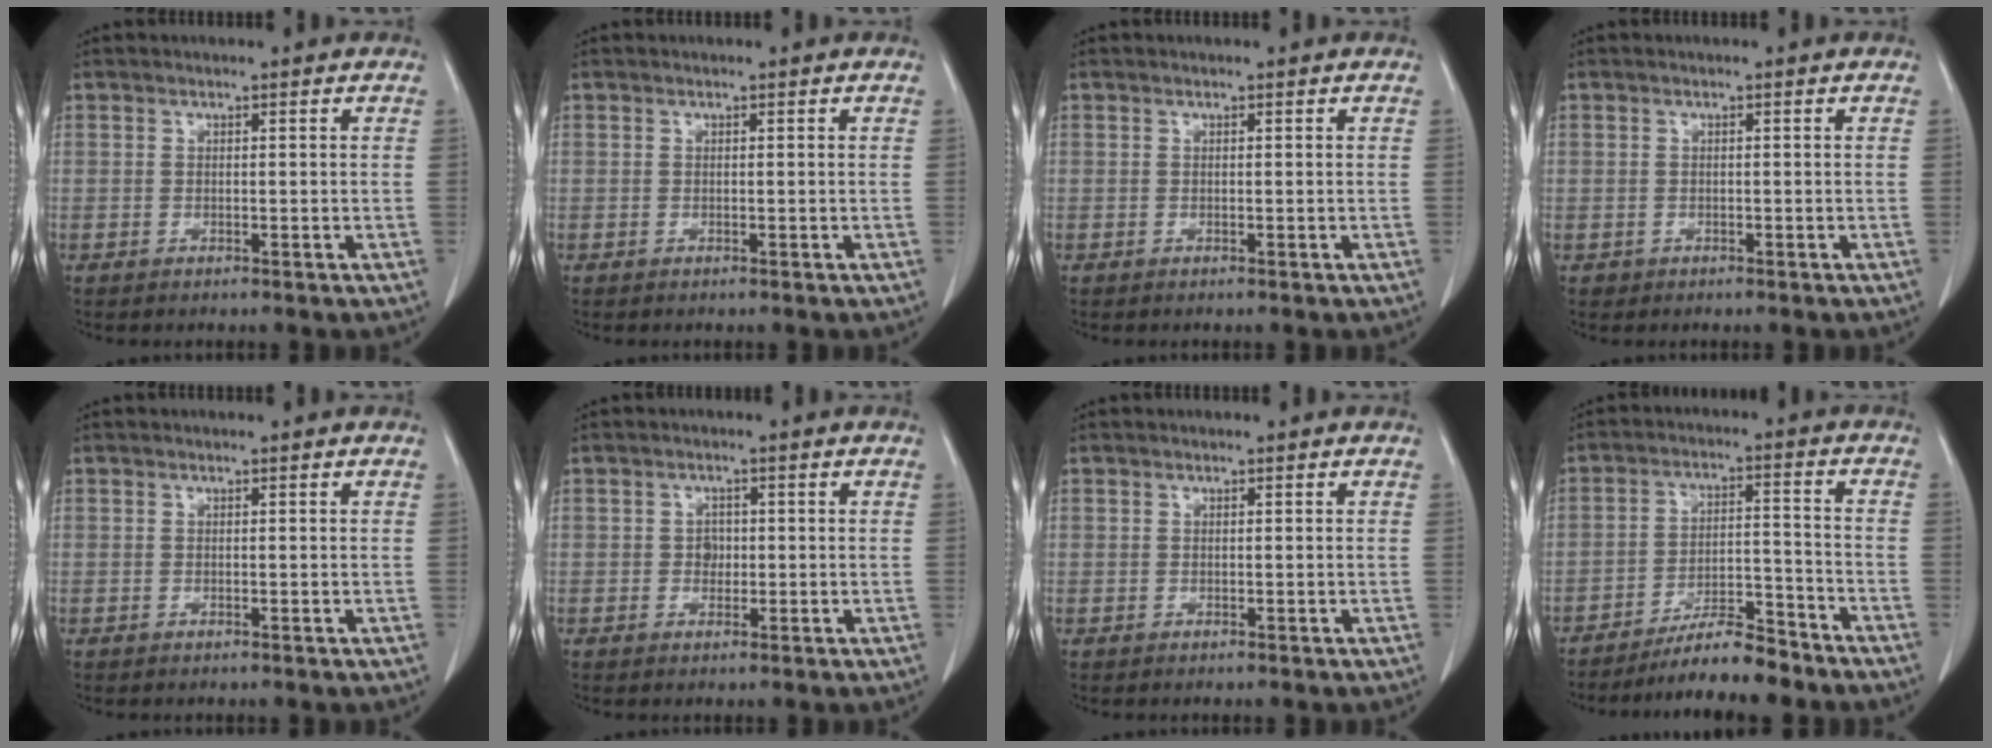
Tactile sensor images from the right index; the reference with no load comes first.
{"total": 0.0}
{"total": 0.0}
{"total": 0.9, "force": [-0.3, 0.9, -0.1], "torque": [0.001, 0.005, -0.005]}
{"total": 0.0}
{"total": 1.8, "force": [-0.1, 1.5, 1.0], "torque": [-0.013, 0.004, -0.001]}
{"total": 0.0}
{"total": 8.8, "force": [-7.8, 1.0, 3.9], "torque": [-0.060, 0.001, -0.133]}